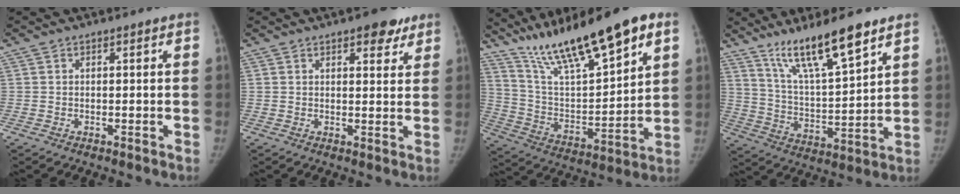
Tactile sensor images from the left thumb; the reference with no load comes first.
{"total": 5.6, "force": [3.6, 2.5, 3.5], "torque": [-0.019, -0.014, 0.042]}
{"total": 23.2, "force": [15.7, 5.5, 16.3], "torque": [-0.256, -0.052, 0.278]}
{"total": 15.2, "force": [10.6, 2.4, 10.7], "torque": [-0.181, -0.061, 0.200]}